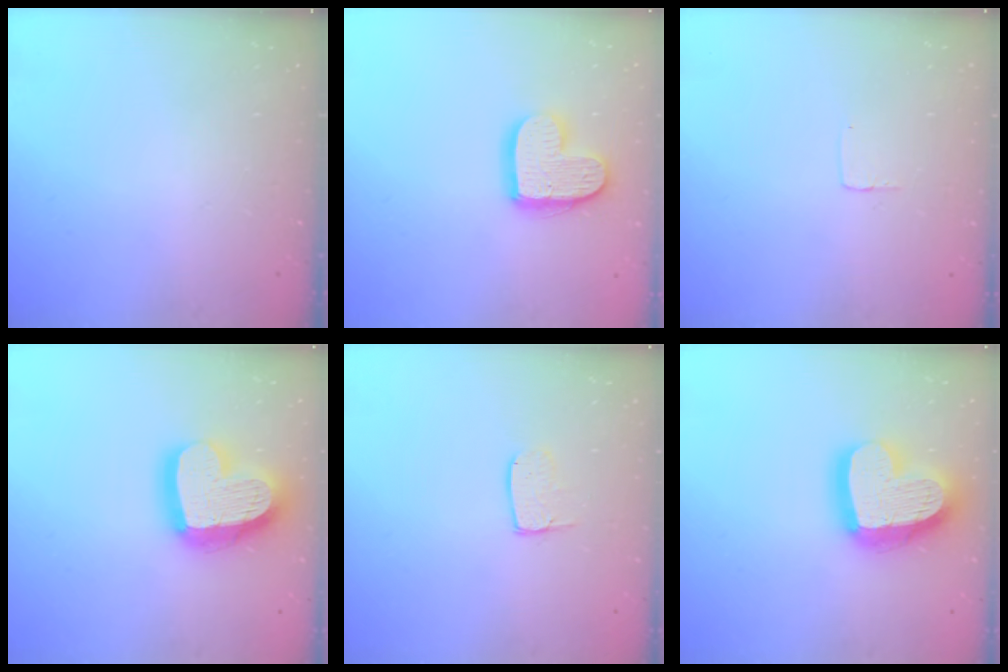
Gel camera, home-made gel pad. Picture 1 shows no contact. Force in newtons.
{"total": 13.0, "press": 13.0, "slide": 0.8}
{"total": 2.5, "press": 2.5, "slide": 0.1}
{"total": 21.5, "press": 21.4, "slide": 2.1}
{"total": 6.7, "press": 6.7, "slide": 0.5}
{"total": 21.5, "press": 21.4, "slide": 2.1}